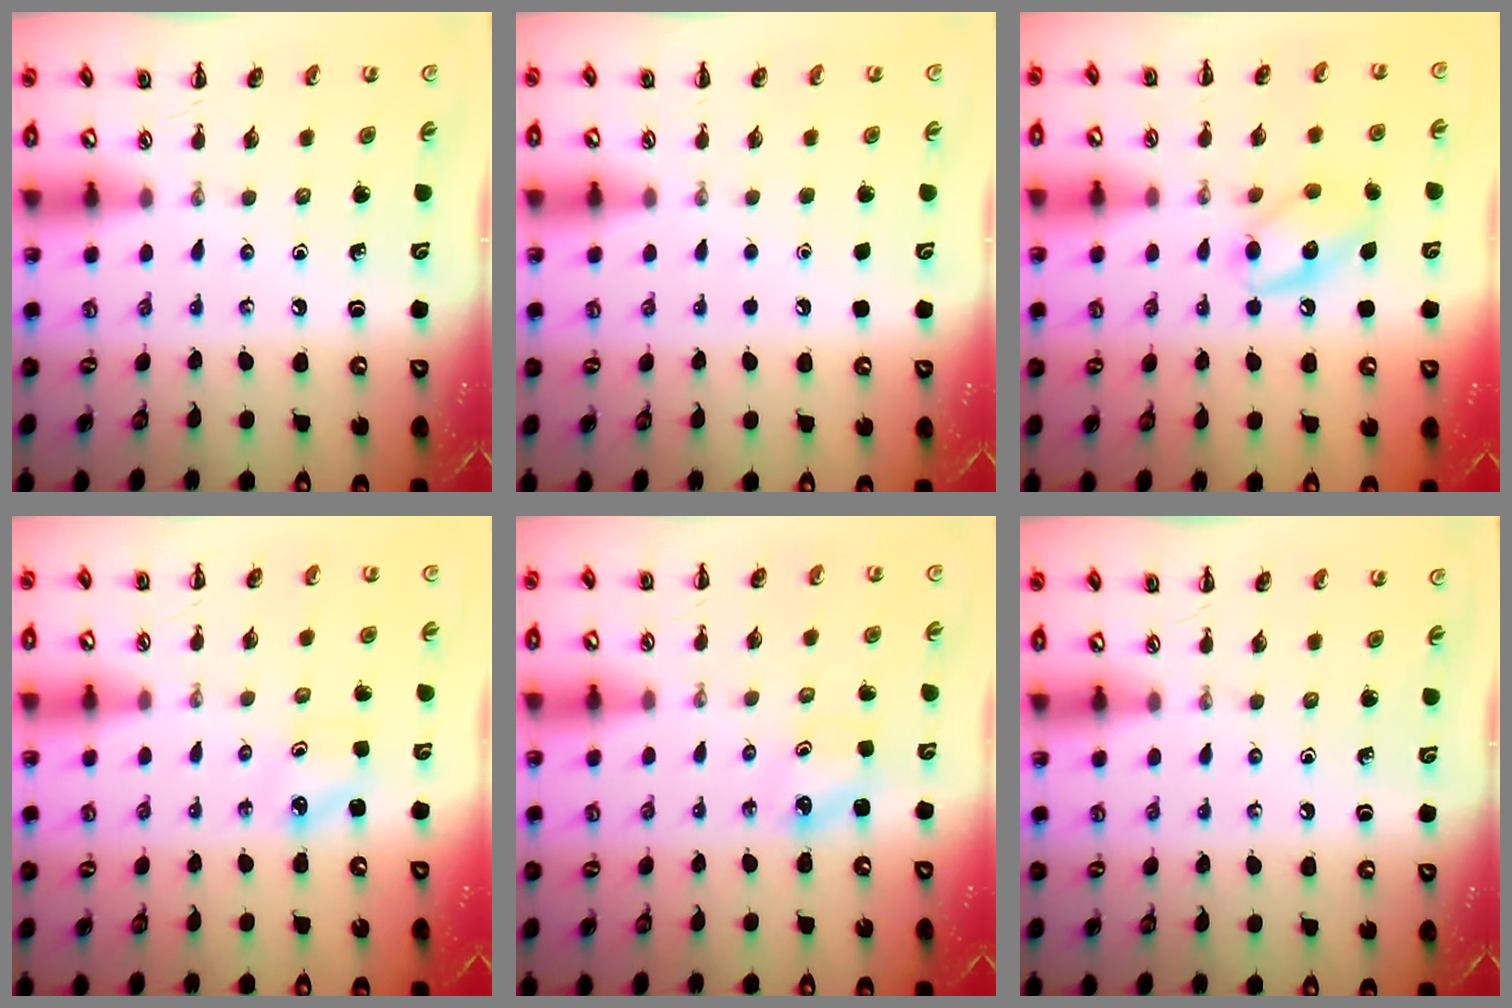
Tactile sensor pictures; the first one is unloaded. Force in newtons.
{"total": 1.6, "press": 1.5, "slide": 0.1}
{"total": 11.9, "press": 11.8, "slide": 1.0}
{"total": 1.7, "press": 1.7, "slide": 0.2}
{"total": 2.5, "press": 2.4, "slide": 0.8}
{"total": 0.0}